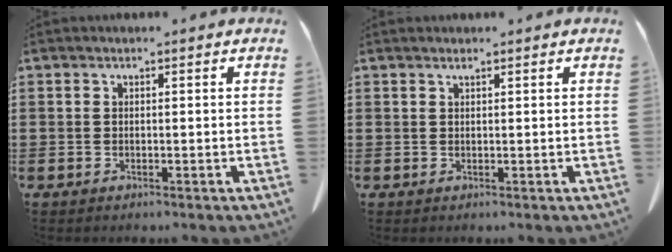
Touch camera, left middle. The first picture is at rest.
{"total": 0.8, "force": [0.6, 0.0, 0.5], "torque": [-0.012, -0.002, 0.013]}